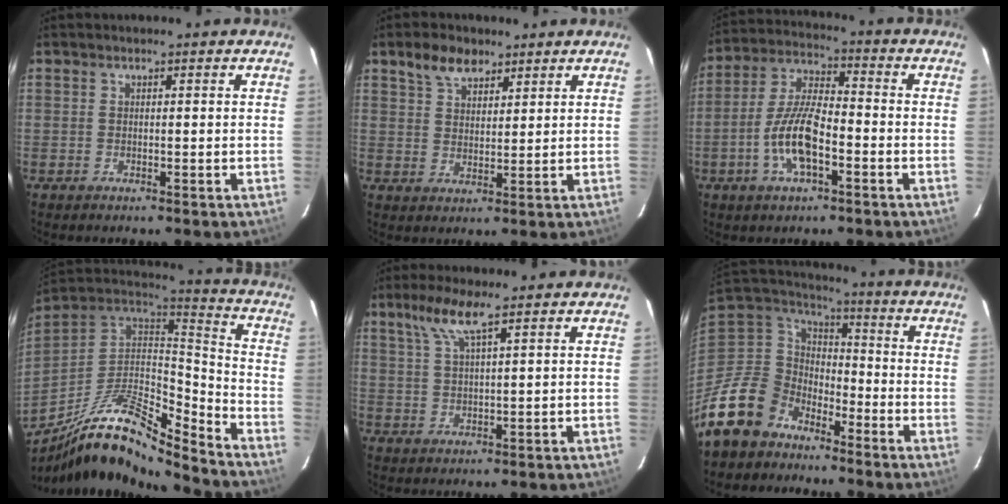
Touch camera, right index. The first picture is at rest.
{"total": 5.9, "force": [4.1, 3.2, 2.8], "torque": [-0.049, 0.014, 0.074]}
{"total": 11.3, "force": [-4.1, 4.0, 9.8], "torque": [-0.206, 0.003, -0.079]}
{"total": 19.4, "force": [-13.8, 4.3, 12.8], "torque": [-0.245, -0.018, -0.260]}
{"total": 5.7, "force": [3.6, 0.4, 4.3], "torque": [-0.088, 0.008, 0.073]}
{"total": 14.3, "force": [-10.4, 9.3, 3.4], "torque": [-0.108, 0.029, -0.193]}